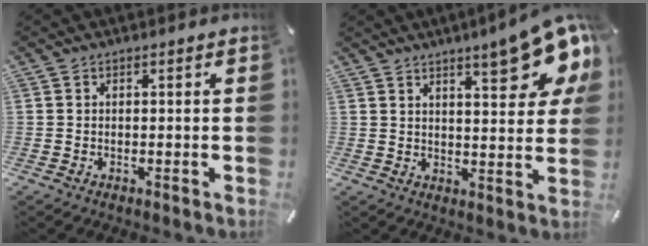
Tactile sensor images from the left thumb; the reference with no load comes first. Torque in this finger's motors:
{"motor_torque": [0.91, 1.27, 1.49, -1.28, 0.21]}